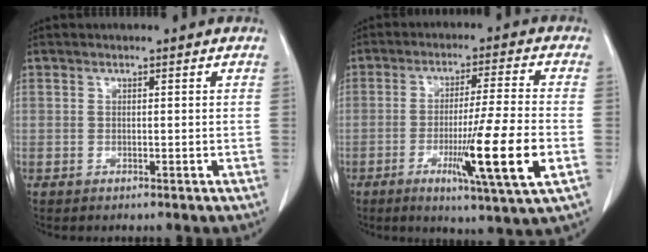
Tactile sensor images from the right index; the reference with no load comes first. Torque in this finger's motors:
{"motor_torque": [1.78, -0.36, 0.83, 0.20]}